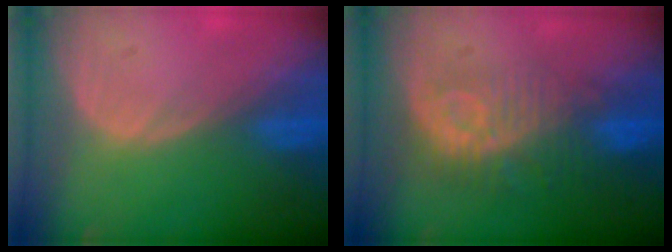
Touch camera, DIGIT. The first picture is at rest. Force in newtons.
{"total": 9.7, "press": 8.8, "slide": 4.0}